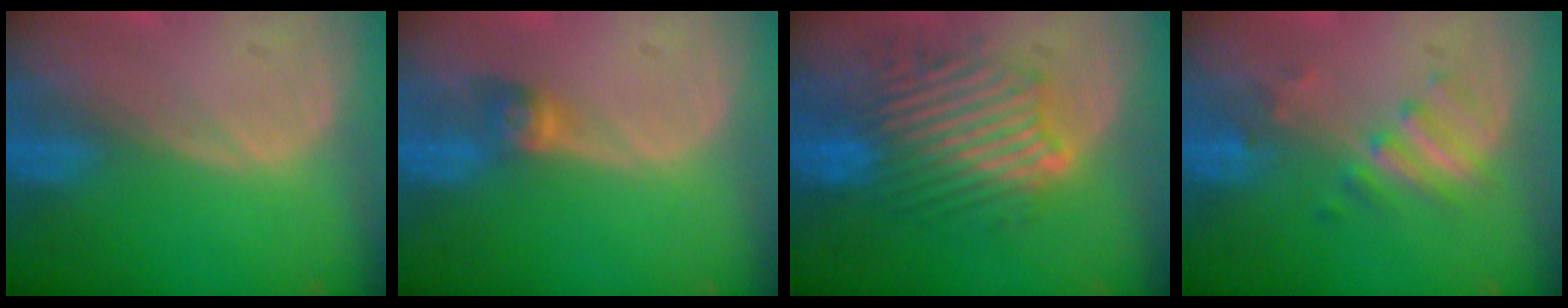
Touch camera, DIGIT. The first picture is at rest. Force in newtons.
{"total": 2.7, "press": 2.5, "slide": 0.9}
{"total": 9.5, "press": 9.4, "slide": 1.5}
{"total": 3.6, "press": 3.6, "slide": 0.5}